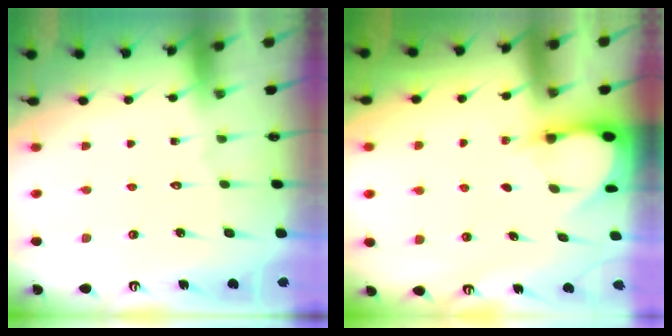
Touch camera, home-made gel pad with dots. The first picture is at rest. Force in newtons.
{"total": 2.9, "press": 2.9, "slide": 0.3}